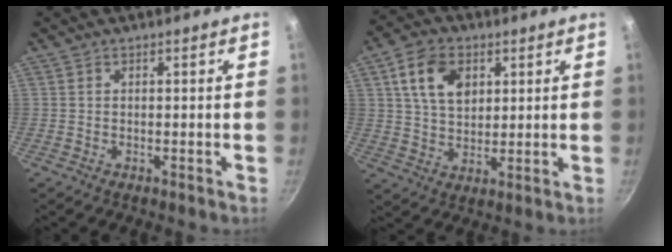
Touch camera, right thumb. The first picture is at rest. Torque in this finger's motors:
{"motor_torque": [-1.09, 1.17, 0.94, 0.26, 0.08]}